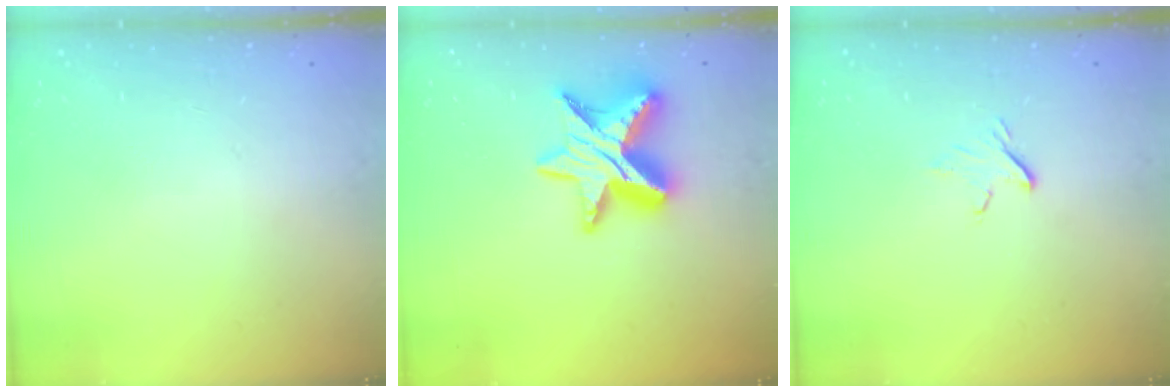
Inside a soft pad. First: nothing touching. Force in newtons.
{"total": 14.7, "press": 14.6, "slide": 0.9}
{"total": 3.4, "press": 3.4, "slide": 0.3}